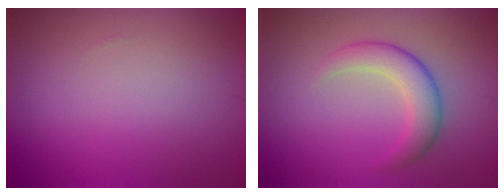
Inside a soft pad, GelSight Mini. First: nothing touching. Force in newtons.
{"total": 3.3, "press": 3.3, "slide": 0.2}